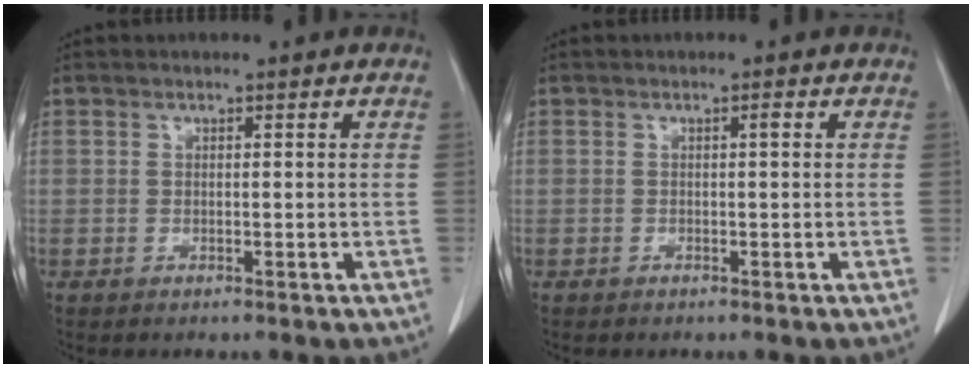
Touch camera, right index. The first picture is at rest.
{"total": 0.5, "force": [0.1, 0.0, 0.5], "torque": [-0.010, 0.000, 0.002]}